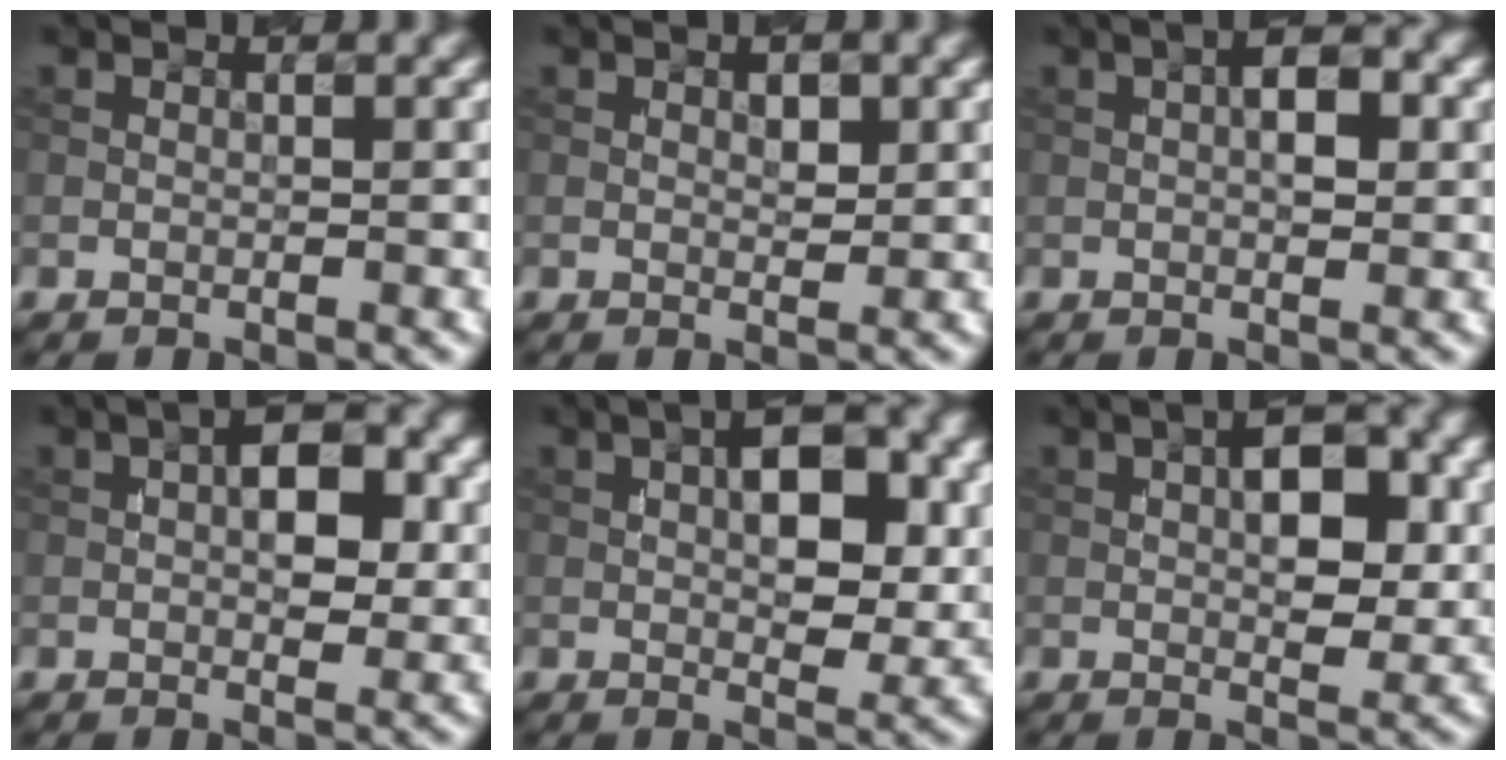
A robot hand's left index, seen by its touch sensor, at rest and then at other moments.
{"total": 1.4, "force": [0.5, 0.7, 1.1], "torque": [-0.012, -0.003, 0.009]}
{"total": 3.1, "force": [0.5, 1.3, 2.8], "torque": [-0.042, 0.006, 0.004]}
{"total": 4.9, "force": [0.8, 2.5, 4.1], "torque": [-0.055, 0.005, 0.008]}
{"total": 6.3, "force": [1.2, 3.0, 5.5], "torque": [-0.073, 0.002, 0.018]}
{"total": 5.3, "force": [0.8, 2.3, 4.7], "torque": [-0.065, 0.003, 0.010]}